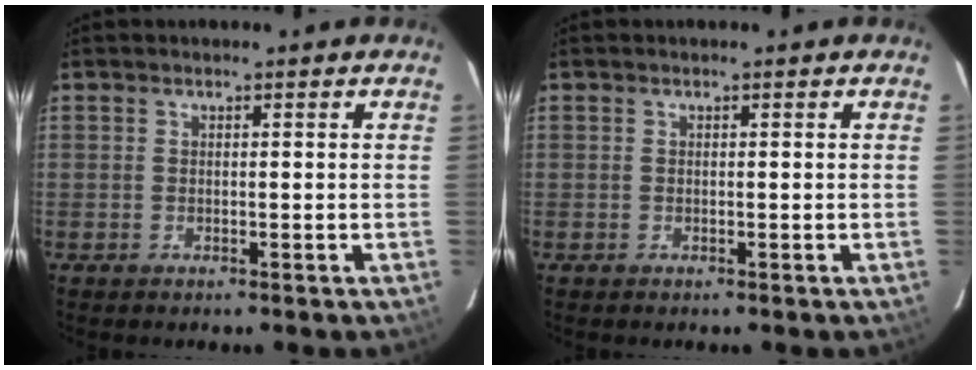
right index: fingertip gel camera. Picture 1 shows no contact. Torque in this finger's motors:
{"motor_torque": [0.00, 0.00, 0.05, 0.00]}